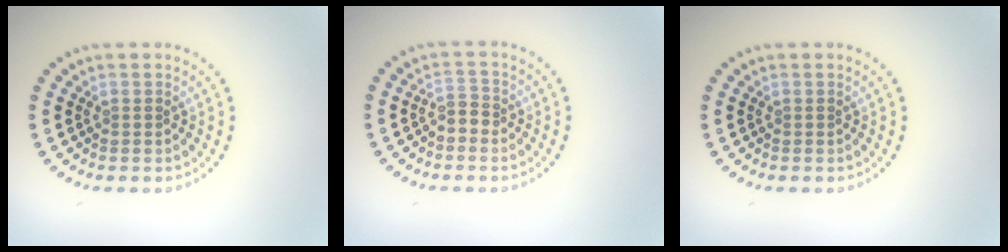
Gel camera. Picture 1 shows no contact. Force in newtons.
{"total": 1.3, "press": 1.2, "slide": 0.6}
{"total": 0.0}